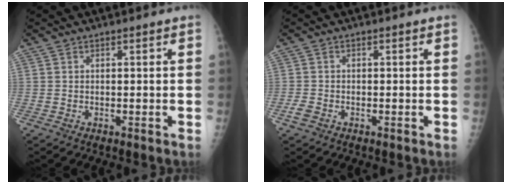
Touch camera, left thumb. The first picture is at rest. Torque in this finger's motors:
{"motor_torque": [-0.21, 0.56, -0.16, -0.02, 0.11]}